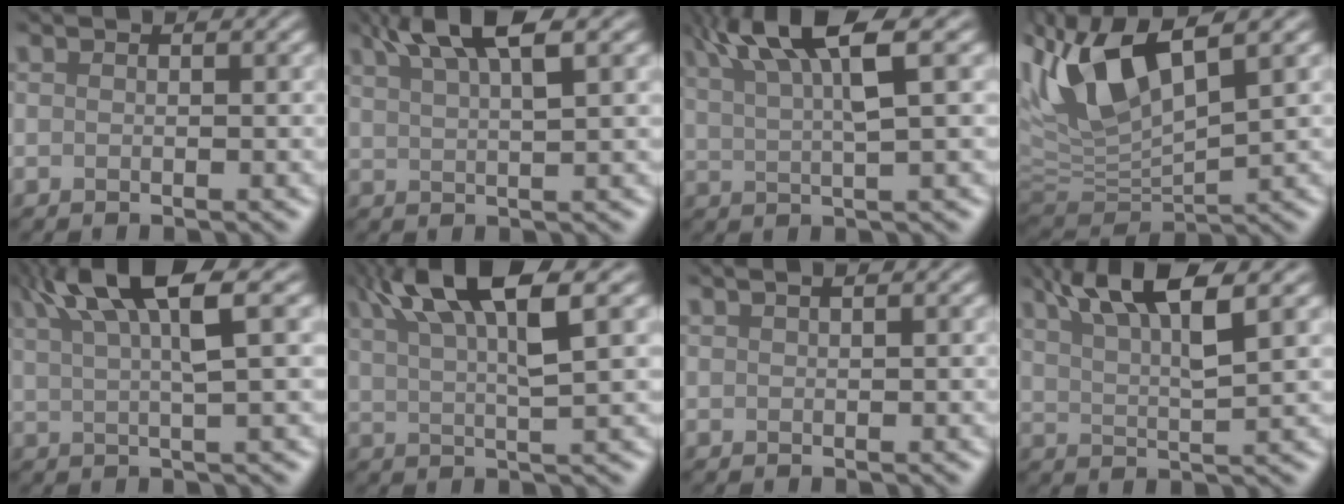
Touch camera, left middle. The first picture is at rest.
{"total": 4.1, "force": [3.2, -0.1, 2.5], "torque": [-0.053, 0.016, 0.072]}
{"total": 6.0, "force": [3.6, 0.6, 4.8], "torque": [-0.099, 0.022, 0.086]}
{"total": 7.0, "force": [3.2, 2.3, 5.7], "torque": [-0.164, 0.010, 0.085]}
{"total": 6.0, "force": [3.4, 0.6, 4.9], "torque": [-0.088, 0.025, 0.079]}
{"total": 6.8, "force": [4.0, 0.8, 5.4], "torque": [-0.105, 0.023, 0.091]}
{"total": 1.3, "force": [0.8, 0.6, 0.9], "torque": [0.000, 0.019, 0.002]}
{"total": 5.3, "force": [3.6, 0.1, 3.8], "torque": [-0.086, 0.012, 0.086]}